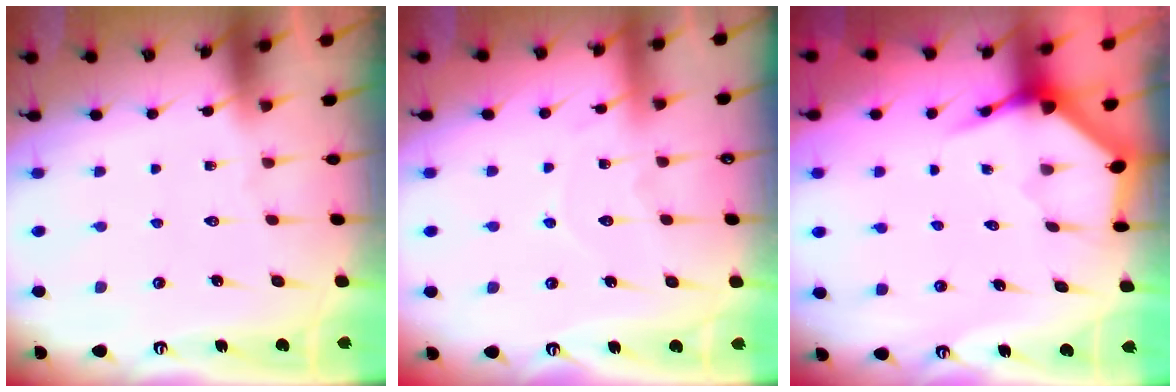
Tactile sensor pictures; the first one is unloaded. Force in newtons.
{"total": 5.9, "press": 5.8, "slide": 0.5}
{"total": 4.0, "press": 3.9, "slide": 0.5}